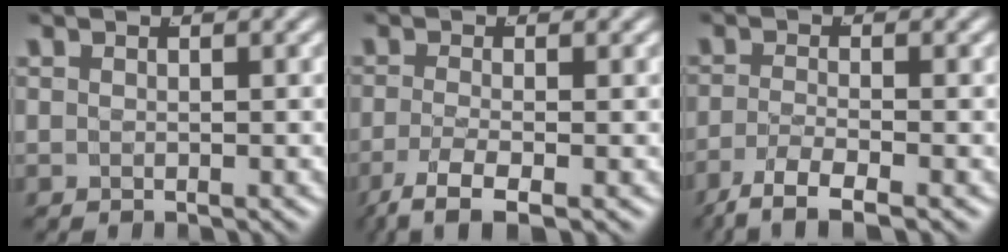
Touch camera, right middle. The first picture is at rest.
{"total": 5.2, "force": [-3.5, 1.5, 3.5], "torque": [-0.080, -0.034, -0.038]}
{"total": 5.5, "force": [-4.2, 1.3, 3.4], "torque": [-0.060, -0.025, -0.053]}